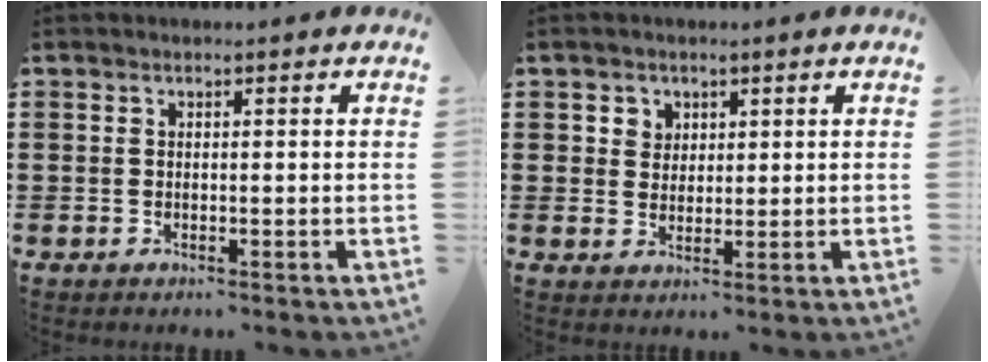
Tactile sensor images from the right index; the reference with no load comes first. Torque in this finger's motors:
{"motor_torque": [0.01, -0.01, 0.01, 0.01]}